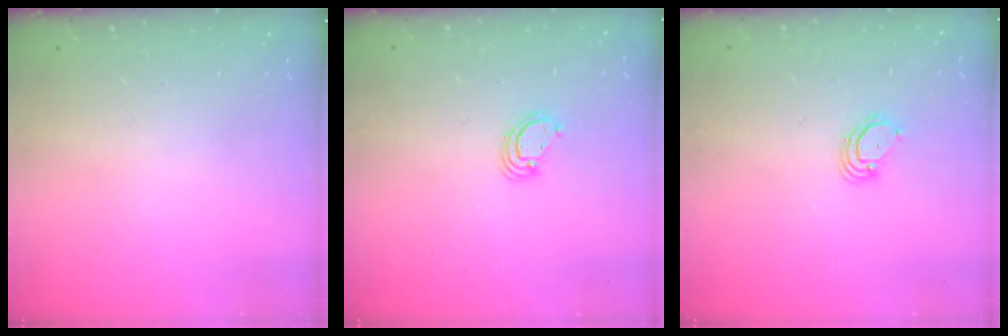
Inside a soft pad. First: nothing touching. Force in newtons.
{"total": 3.8, "press": 3.8, "slide": 0.1}
{"total": 3.8, "press": 3.8, "slide": 0.3}